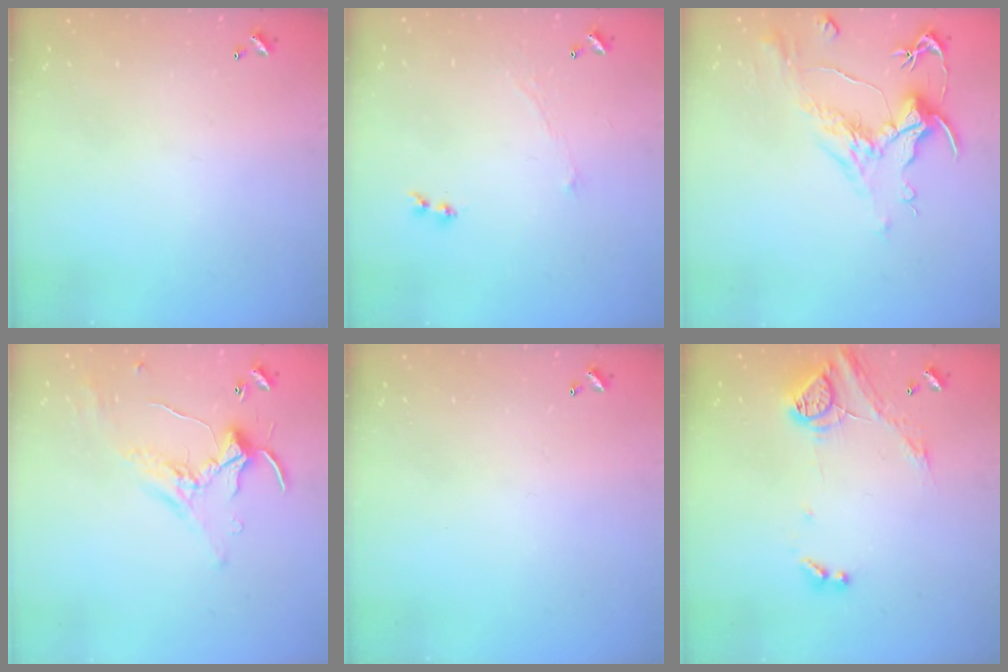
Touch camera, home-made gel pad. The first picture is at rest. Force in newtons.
{"total": 1.2, "press": 0.7, "slide": 1.0}
{"total": 1.6, "press": 0.8, "slide": 1.5}
{"total": 1.0, "press": 0.5, "slide": 0.8}
{"total": 0.0}
{"total": 17.3, "press": 17.3, "slide": 0.8}